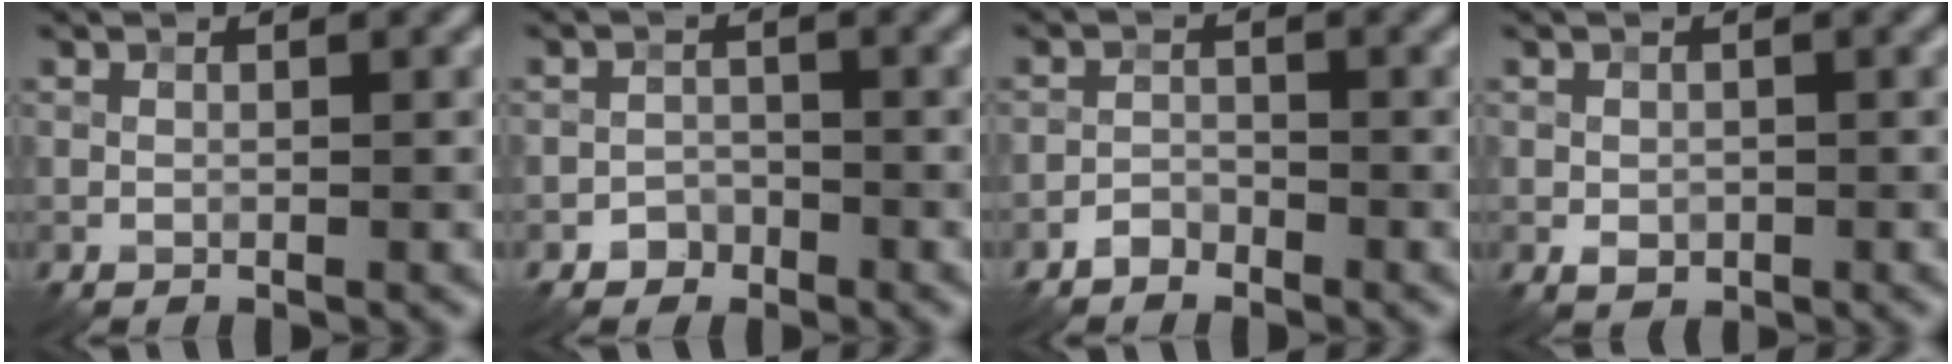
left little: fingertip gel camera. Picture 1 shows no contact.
{"total": 1.5, "force": [-1.0, 1.1, 0.0], "torque": [0.010, 0.007, -0.019]}
{"total": 1.5, "force": [-1.2, 0.7, 0.3], "torque": [0.000, 0.006, -0.026]}
{"total": 1.4, "force": [-0.4, 1.1, 0.7], "torque": [-0.011, -0.003, -0.007]}